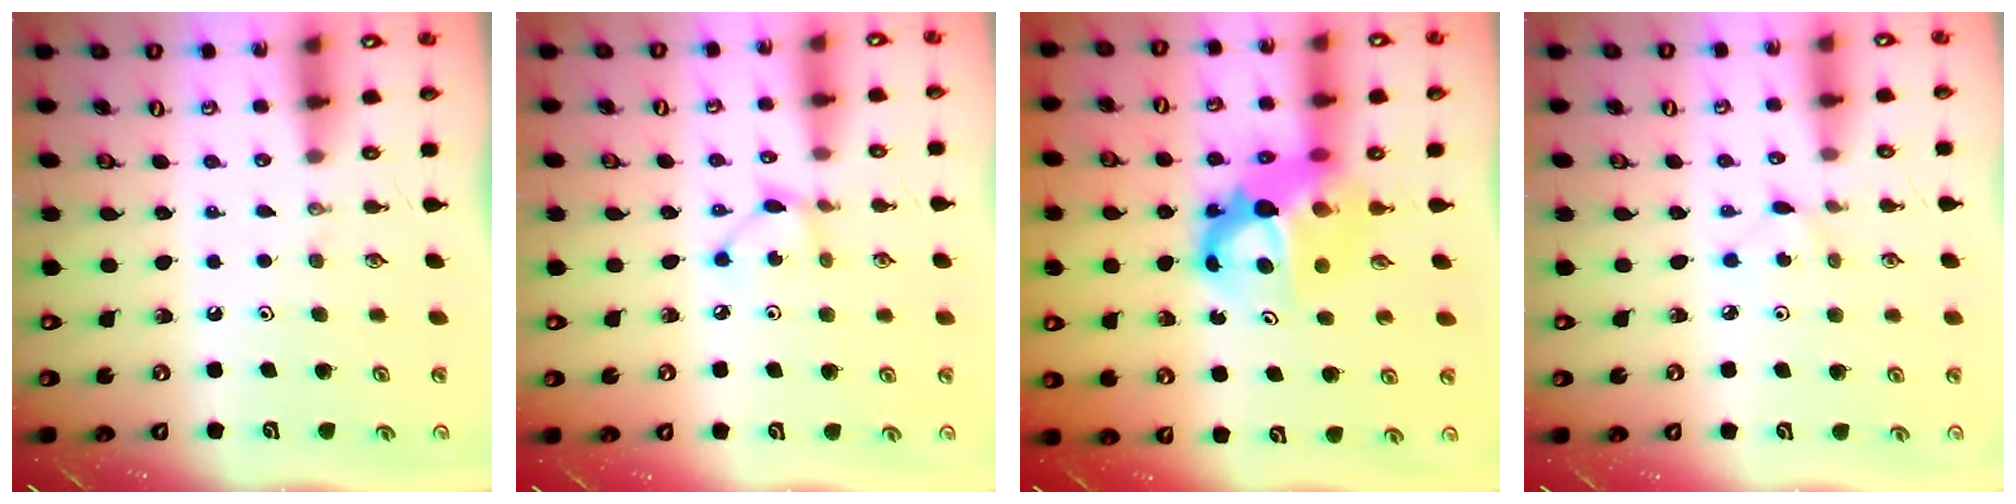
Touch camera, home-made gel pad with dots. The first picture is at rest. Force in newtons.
{"total": 3.6, "press": 3.6, "slide": 0.1}
{"total": 10.3, "press": 10.3, "slide": 0.7}
{"total": 2.3, "press": 2.3, "slide": 0.3}